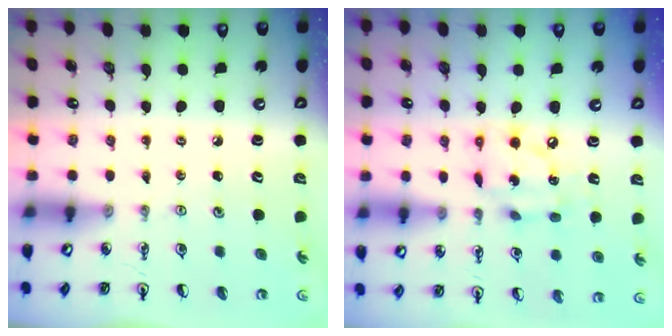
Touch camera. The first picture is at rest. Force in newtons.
{"total": 9.5, "press": 9.4, "slide": 0.9}